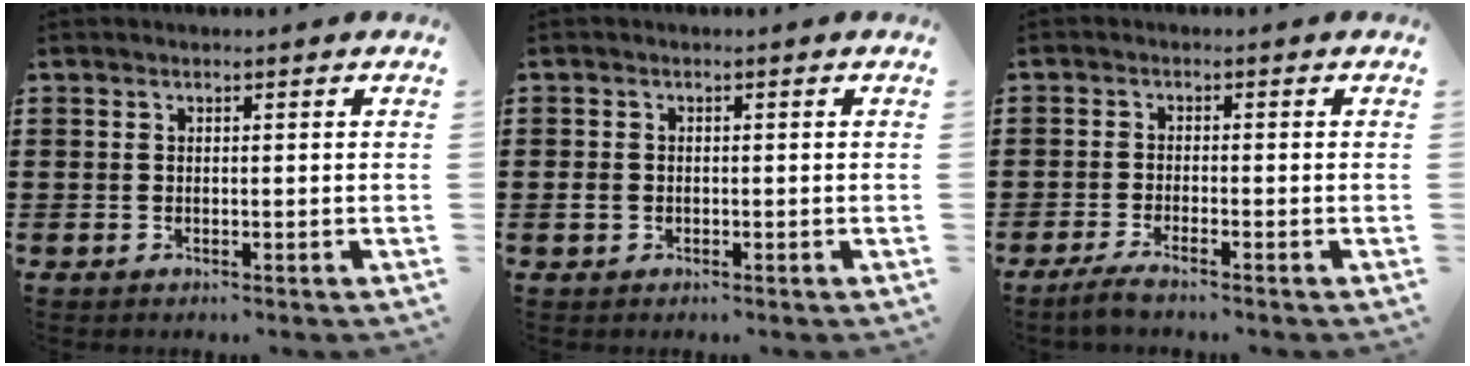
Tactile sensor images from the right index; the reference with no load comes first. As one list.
[{"total": 1.4, "force": [-0.3, 1.2, 0.6], "torque": [-0.015, 0.005, -0.006]}, {"total": 2.1, "force": [-1.8, -0.1, 1.1], "torque": [-0.025, -0.001, -0.037]}]